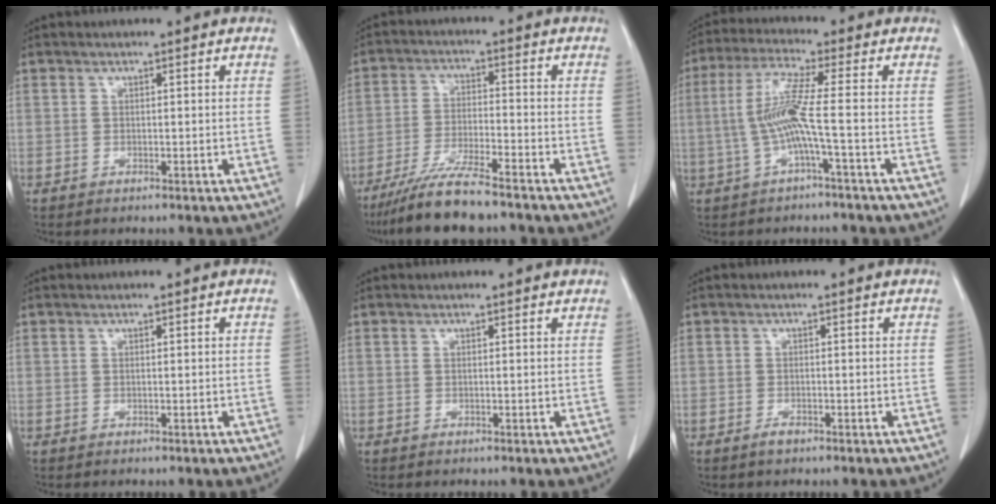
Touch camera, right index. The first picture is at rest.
{"total": 8.8, "force": [-7.3, 0.1, 4.9], "torque": [-0.090, -0.027, -0.133]}
{"total": 7.4, "force": [-1.1, -0.7, 7.3], "torque": [-0.157, 0.012, -0.023]}
{"total": 0.0}
{"total": 0.9, "force": [0.9, 0.2, 0.1], "torque": [-0.009, -0.003, 0.003]}
{"total": 1.0, "force": [-0.7, 0.3, 0.7], "torque": [-0.011, 0.000, -0.011]}